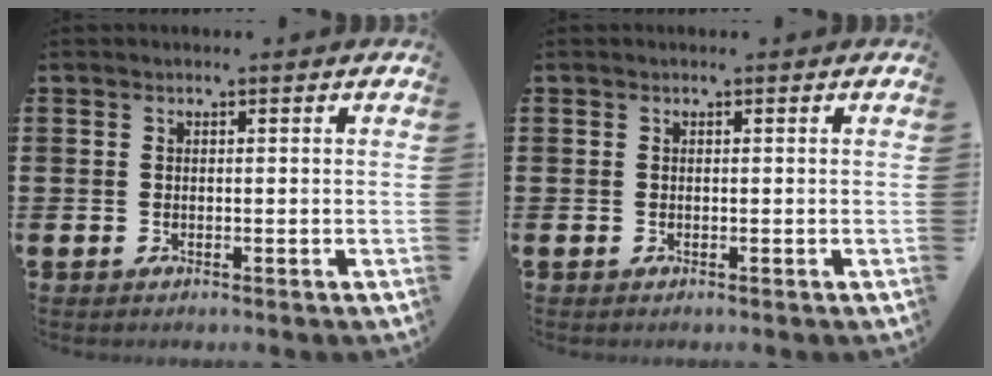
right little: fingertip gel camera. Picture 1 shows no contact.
{"total": 0.0}